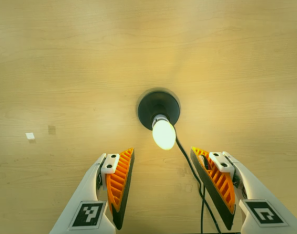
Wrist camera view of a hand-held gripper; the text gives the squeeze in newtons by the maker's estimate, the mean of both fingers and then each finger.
{"total": 0.0}